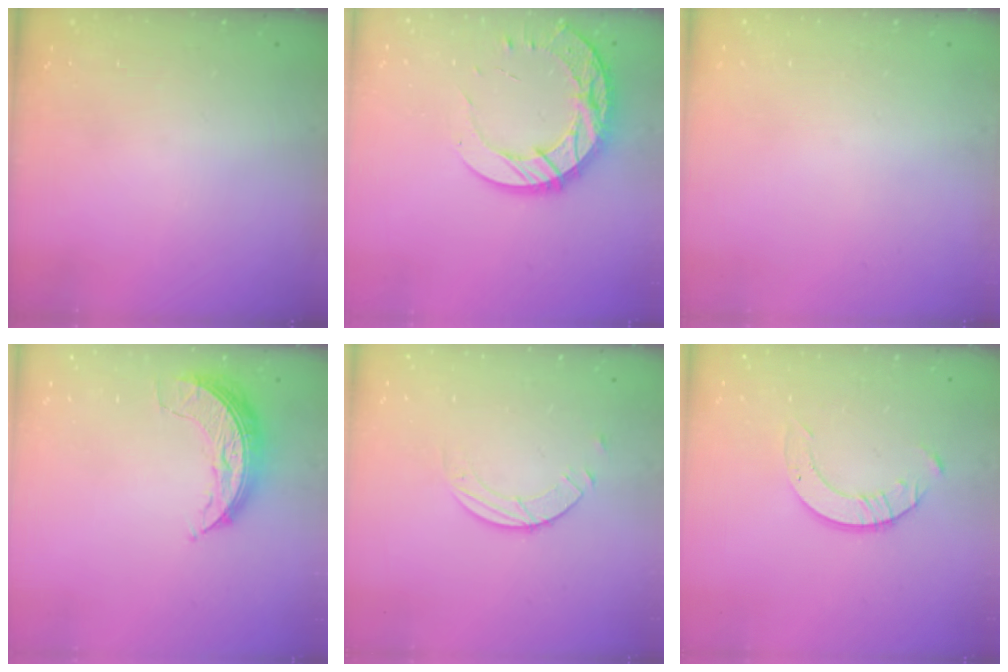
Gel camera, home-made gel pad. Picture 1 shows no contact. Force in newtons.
{"total": 16.1, "press": 16.0, "slide": 1.2}
{"total": 0.0}
{"total": 7.7, "press": 7.7, "slide": 0.3}
{"total": 3.8, "press": 3.7, "slide": 0.4}
{"total": 4.2, "press": 4.2, "slide": 0.5}